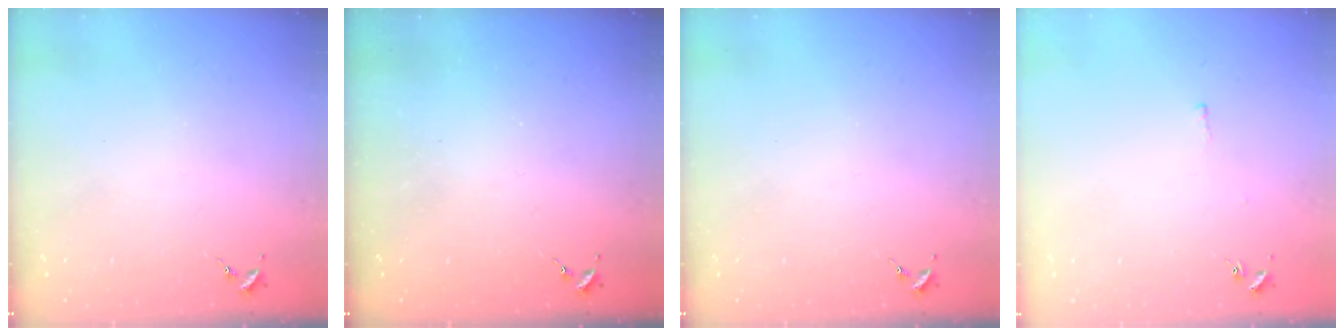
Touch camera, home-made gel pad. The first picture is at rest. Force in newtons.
{"total": 0.0}
{"total": 0.0}
{"total": 2.2, "press": 2.2, "slide": 0.5}